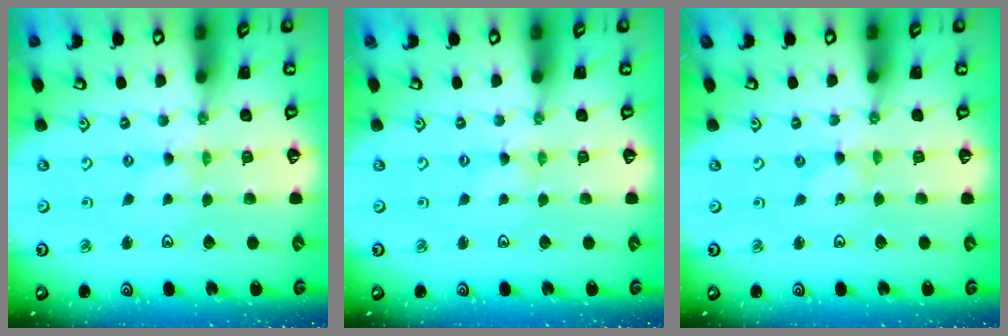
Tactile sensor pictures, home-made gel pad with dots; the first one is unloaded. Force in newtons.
{"total": 0.0}
{"total": 0.0}